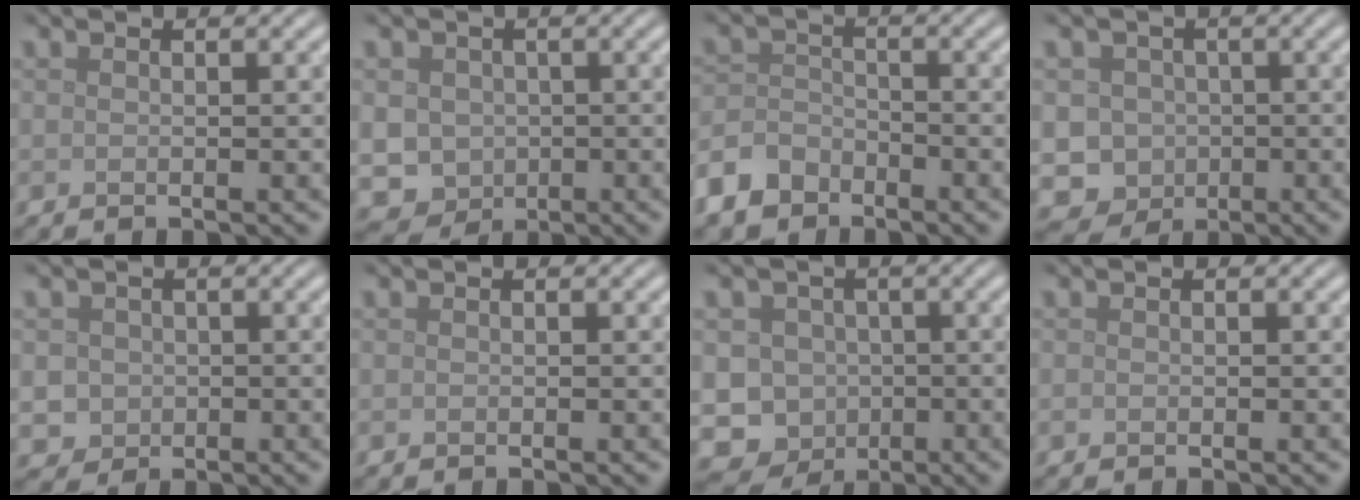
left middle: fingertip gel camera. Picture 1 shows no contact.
{"total": 6.4, "force": [-1.1, 6.1, 1.9], "torque": [-0.039, -0.007, -0.041]}
{"total": 4.4, "force": [-3.3, 2.6, 1.2], "torque": [-0.029, -0.002, -0.072]}
{"total": 7.1, "force": [-2.4, 6.5, 1.6], "torque": [-0.012, -0.003, -0.064]}
{"total": 2.2, "force": [-0.2, 2.2, 0.4], "torque": [0.001, -0.001, -0.004]}
{"total": 0.0}
{"total": 9.4, "force": [-3.1, 8.6, 2.3], "torque": [-0.026, -0.008, -0.081]}
{"total": 0.0}